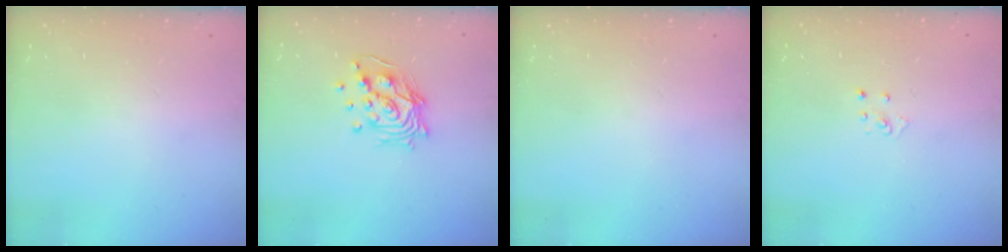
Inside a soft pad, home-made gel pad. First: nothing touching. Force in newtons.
{"total": 12.8, "press": 12.8, "slide": 1.3}
{"total": 0.0}
{"total": 2.8, "press": 2.8, "slide": 0.3}